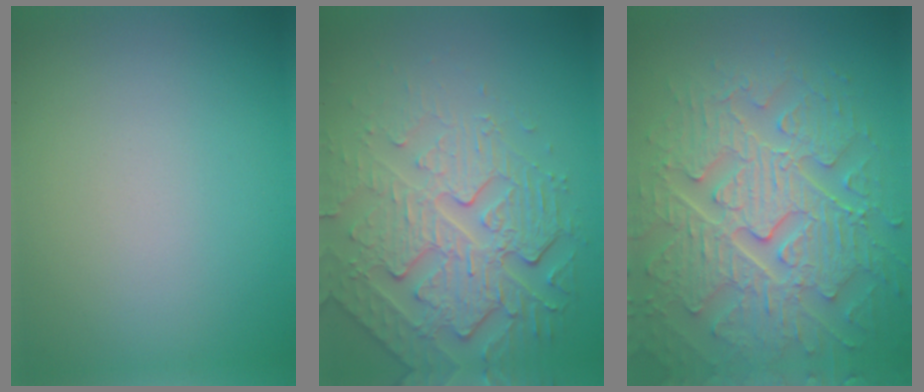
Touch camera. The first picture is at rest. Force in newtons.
{"total": 5.5, "press": 4.8, "slide": 2.6}
{"total": 8.6, "press": 6.5, "slide": 5.6}